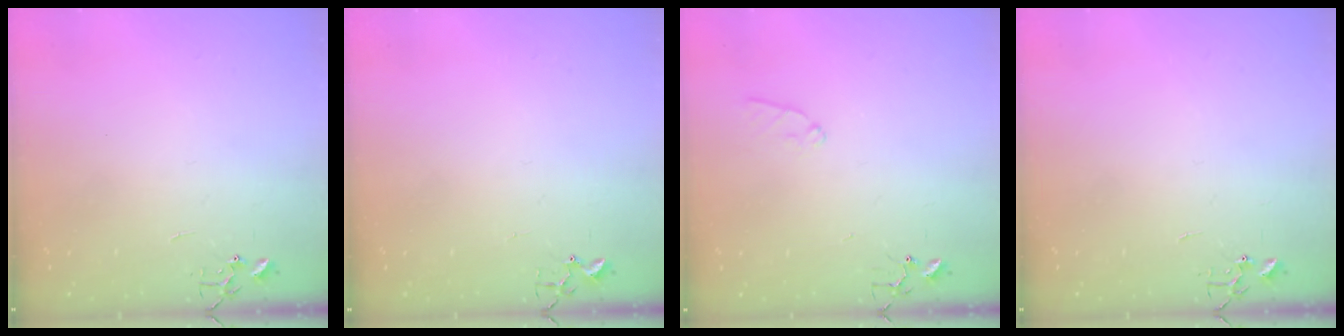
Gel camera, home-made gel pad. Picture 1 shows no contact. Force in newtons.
{"total": 3.3, "press": 3.3, "slide": 0.5}
{"total": 5.7, "press": 5.7, "slide": 0.6}
{"total": 0.0}